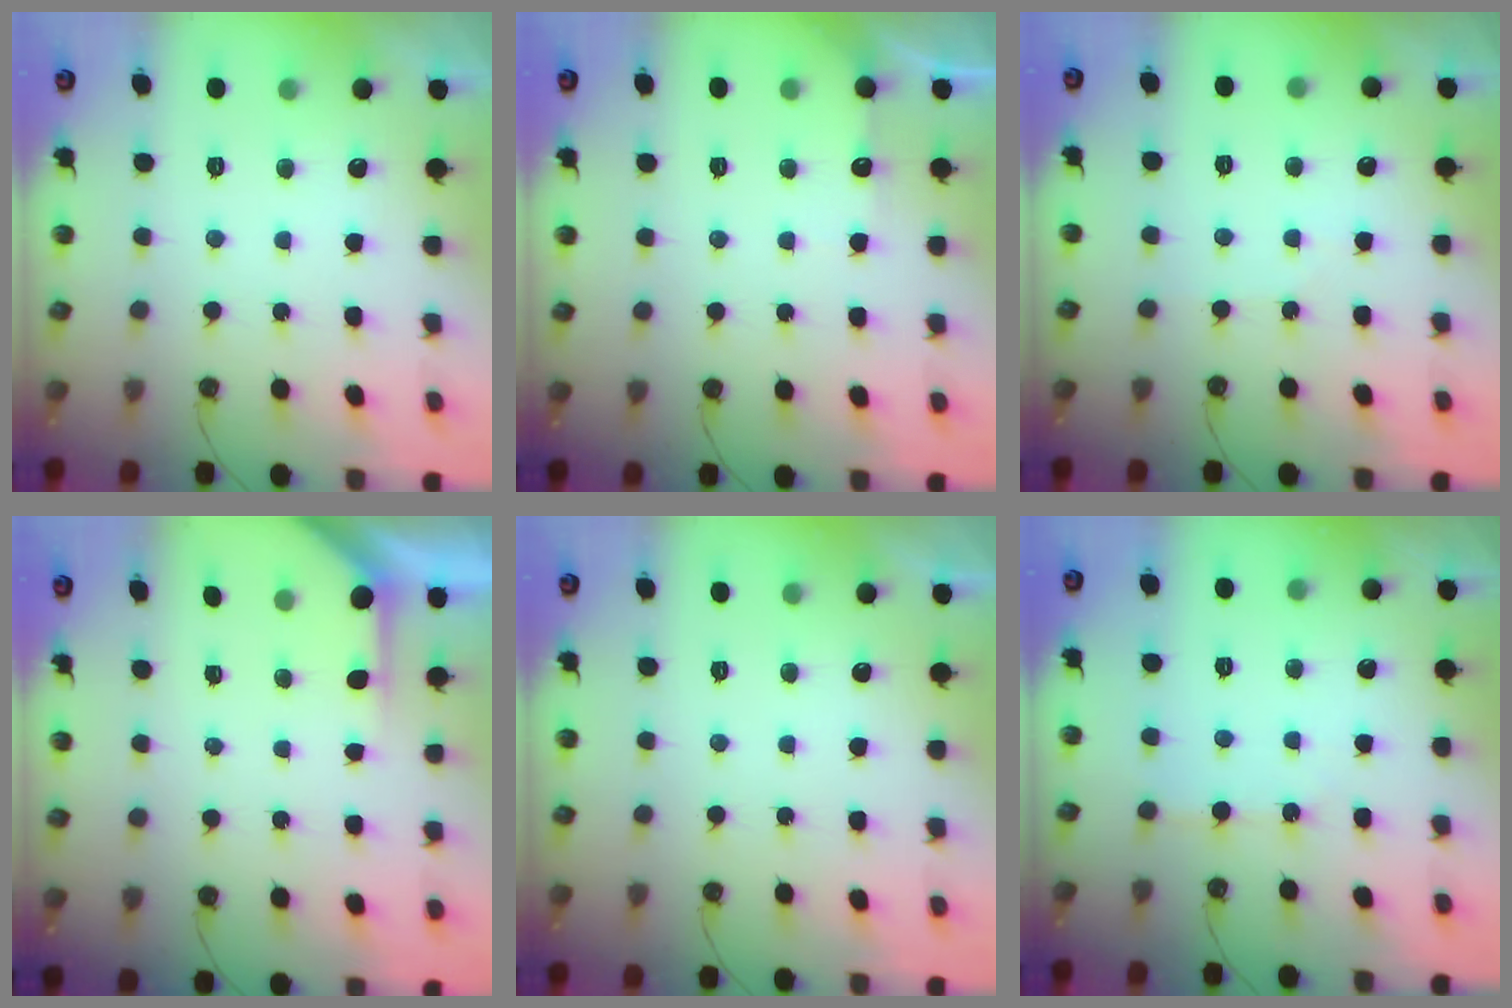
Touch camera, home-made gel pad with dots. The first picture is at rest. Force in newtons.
{"total": 2.8, "press": 2.8, "slide": 0.4}
{"total": 1.9, "press": 1.9, "slide": 0.4}
{"total": 2.5, "press": 2.5, "slide": 0.3}
{"total": 0.0}
{"total": 3.4, "press": 3.4, "slide": 0.5}